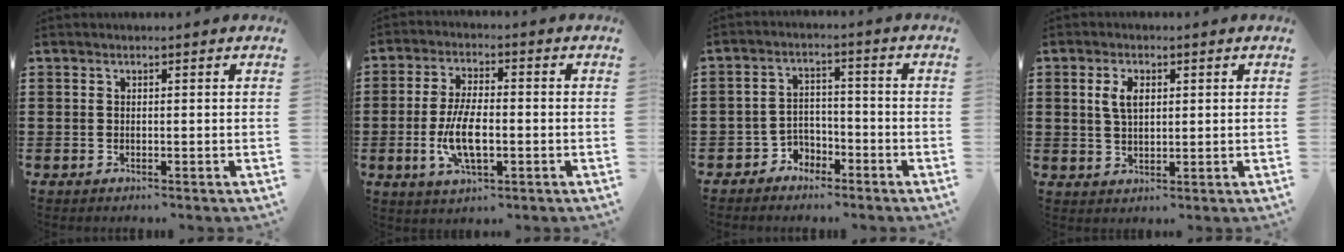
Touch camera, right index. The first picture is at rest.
{"total": 7.8, "force": [-1.7, 3.1, 6.9], "torque": [-0.151, -0.007, -0.036]}
{"total": 3.5, "force": [-2.8, 2.0, 0.2], "torque": [-0.015, 0.009, -0.060]}
{"total": 3.7, "force": [1.0, 2.0, 2.9], "torque": [-0.063, 0.011, 0.016]}